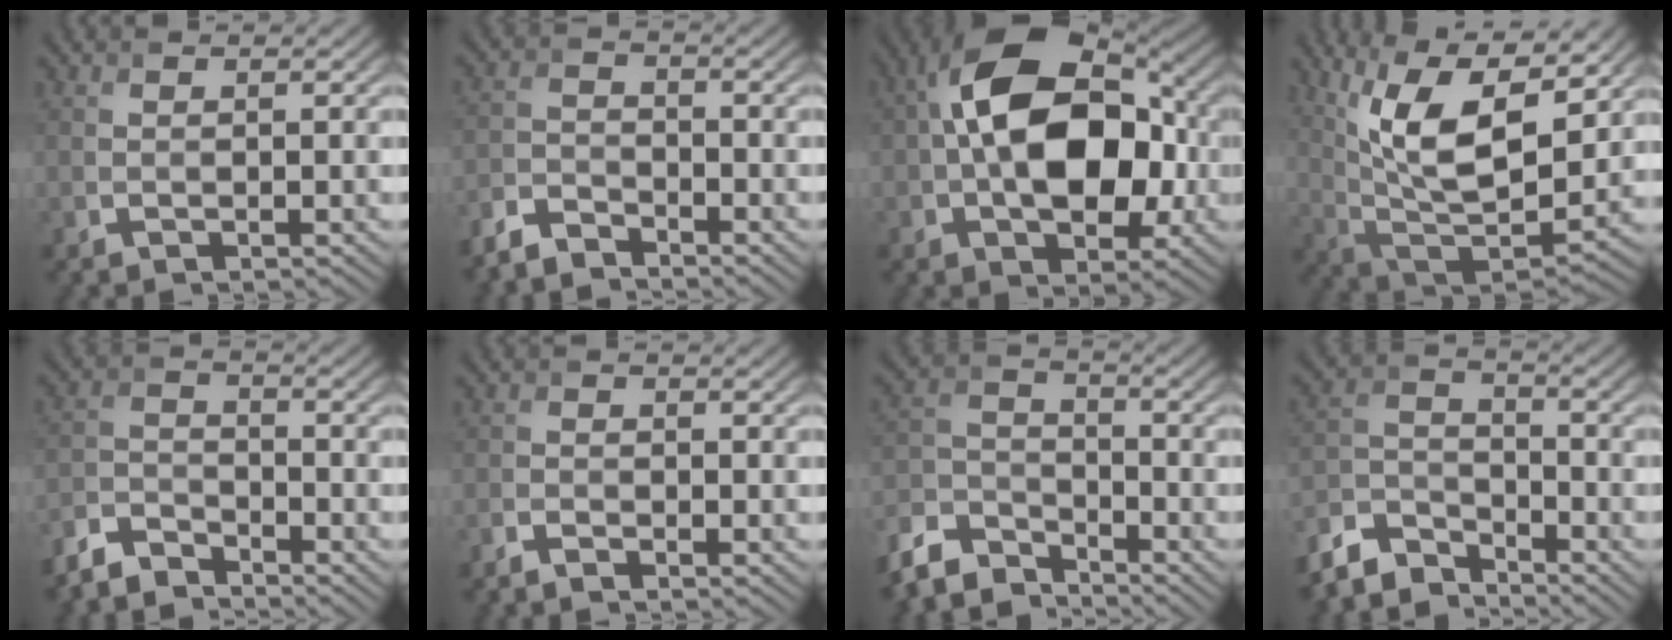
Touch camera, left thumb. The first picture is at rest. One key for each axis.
{"total": 4.6, "fx": -4.2, "fy": 1.2, "fz": 1.3, "tx": -0.031, "ty": -0.007, "tz": -0.098}
{"total": 15.2, "fx": 1.1, "fy": 9.5, "fz": 11.8, "tx": -0.194, "ty": 0.006, "tz": 0.021}
{"total": 15.8, "fx": 7.0, "fy": 6.4, "fz": 12.6, "tx": -0.246, "ty": 0.008, "tz": 0.120}
{"total": 5.6, "fx": -5.1, "fy": 1.7, "fz": 1.7, "tx": -0.036, "ty": -0.007, "tz": -0.120}
{"total": 1.7, "fx": -1.4, "fy": 0.4, "fz": 0.7, "tx": -0.020, "ty": -0.003, "tz": -0.034}
{"total": 8.9, "fx": -7.5, "fy": 3.5, "fz": 3.2, "tx": -0.082, "ty": -0.005, "tz": -0.167}
{"total": 7.8, "fx": -6.7, "fy": 2.9, "fz": 2.6, "tx": -0.064, "ty": -0.002, "tz": -0.151}